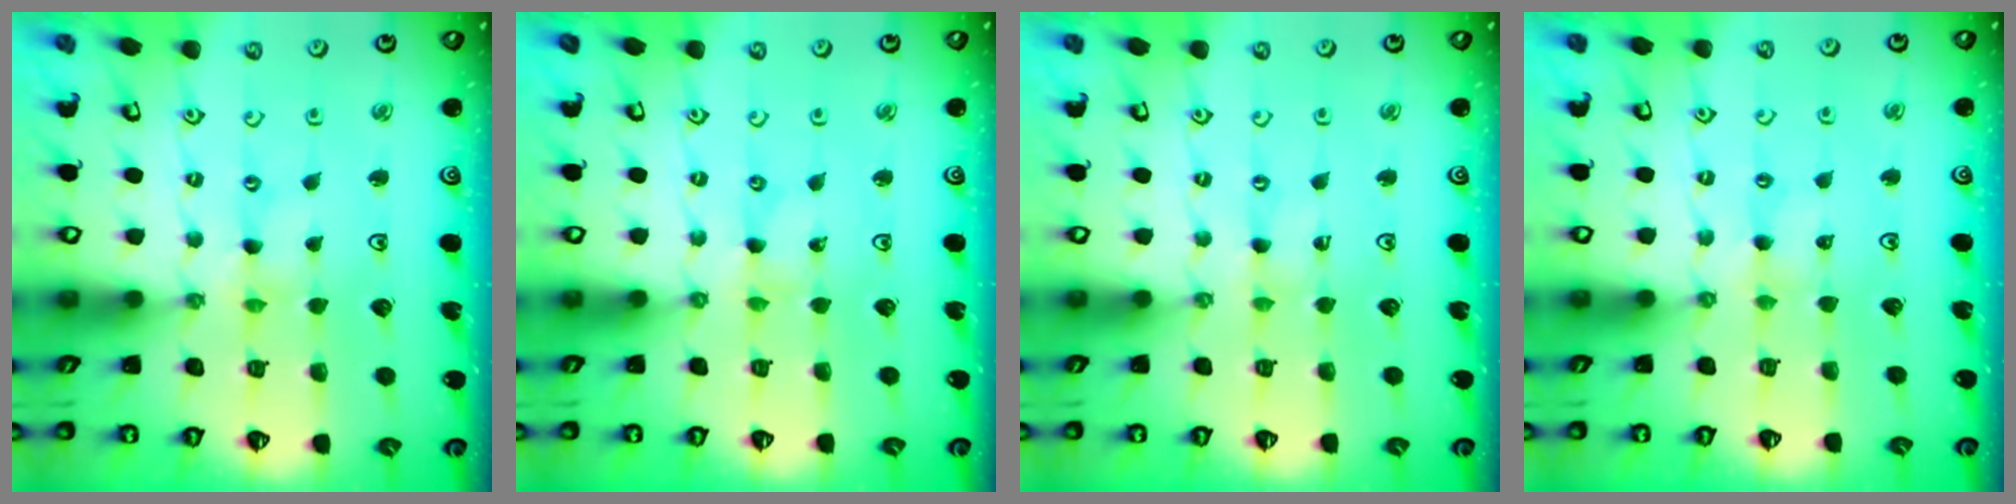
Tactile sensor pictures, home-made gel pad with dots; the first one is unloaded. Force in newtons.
{"total": 0.0}
{"total": 0.0}
{"total": 1.9, "press": 1.9, "slide": 0.3}